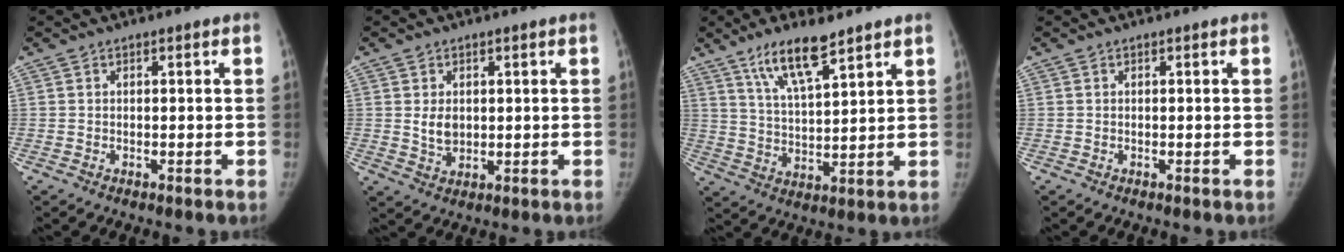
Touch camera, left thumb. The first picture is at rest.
{"total": 4.0, "force": [0.7, 3.1, 2.5], "torque": [-0.030, -0.010, 0.021]}
{"total": 10.3, "force": [7.0, 2.6, 7.0], "torque": [-0.117, -0.037, 0.134]}
{"total": 0.0}